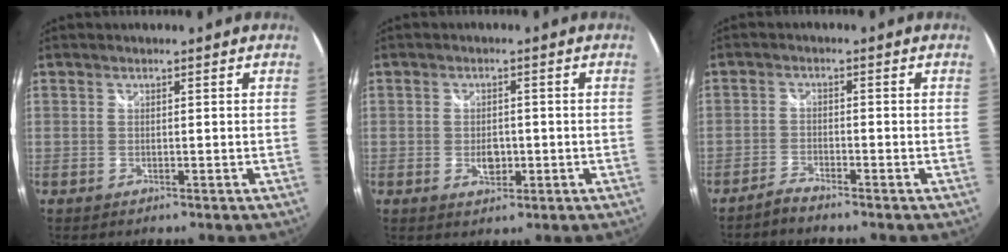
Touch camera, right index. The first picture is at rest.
{"total": 3.4, "force": [-0.8, 2.2, 2.4], "torque": [-0.040, -0.003, -0.012]}
{"total": 2.6, "force": [-2.5, 0.2, 0.6], "torque": [-0.025, -0.004, -0.053]}